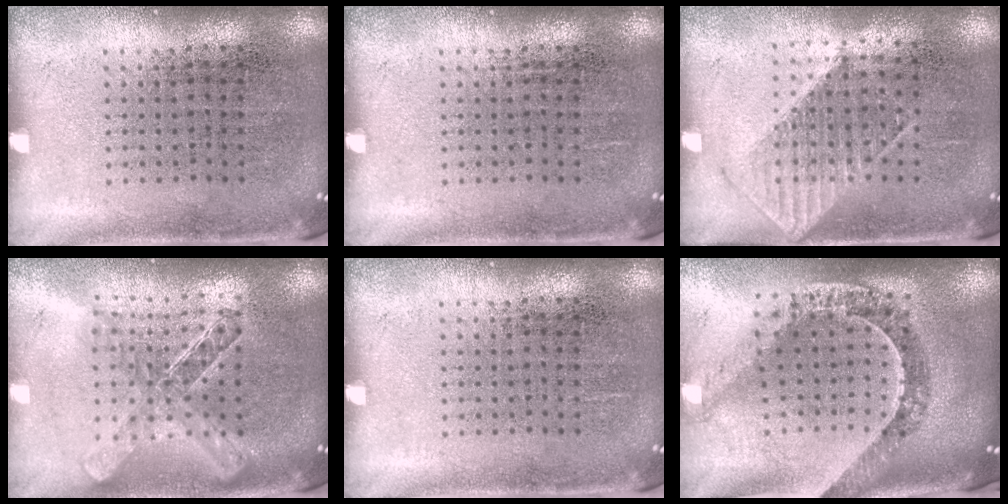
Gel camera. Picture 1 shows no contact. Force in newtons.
{"total": 0.0}
{"total": 1.0, "press": 0.9, "slide": 0.3}
{"total": 1.9, "press": 1.7, "slide": 1.0}
{"total": 0.0}
{"total": 1.2, "press": 1.1, "slide": 0.3}